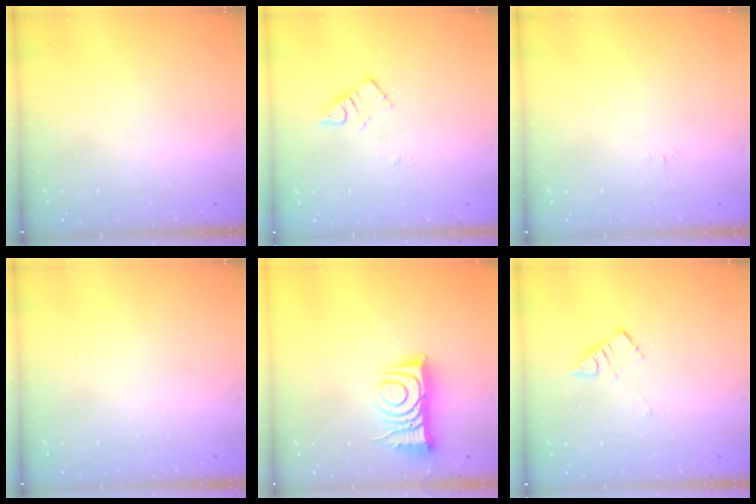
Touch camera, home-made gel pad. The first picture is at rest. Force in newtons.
{"total": 2.8, "press": 2.7, "slide": 0.3}
{"total": 2.5, "press": 2.5, "slide": 0.3}
{"total": 2.2, "press": 2.1, "slide": 0.4}
{"total": 10.4, "press": 10.4, "slide": 1.0}
{"total": 4.1, "press": 4.1, "slide": 0.2}